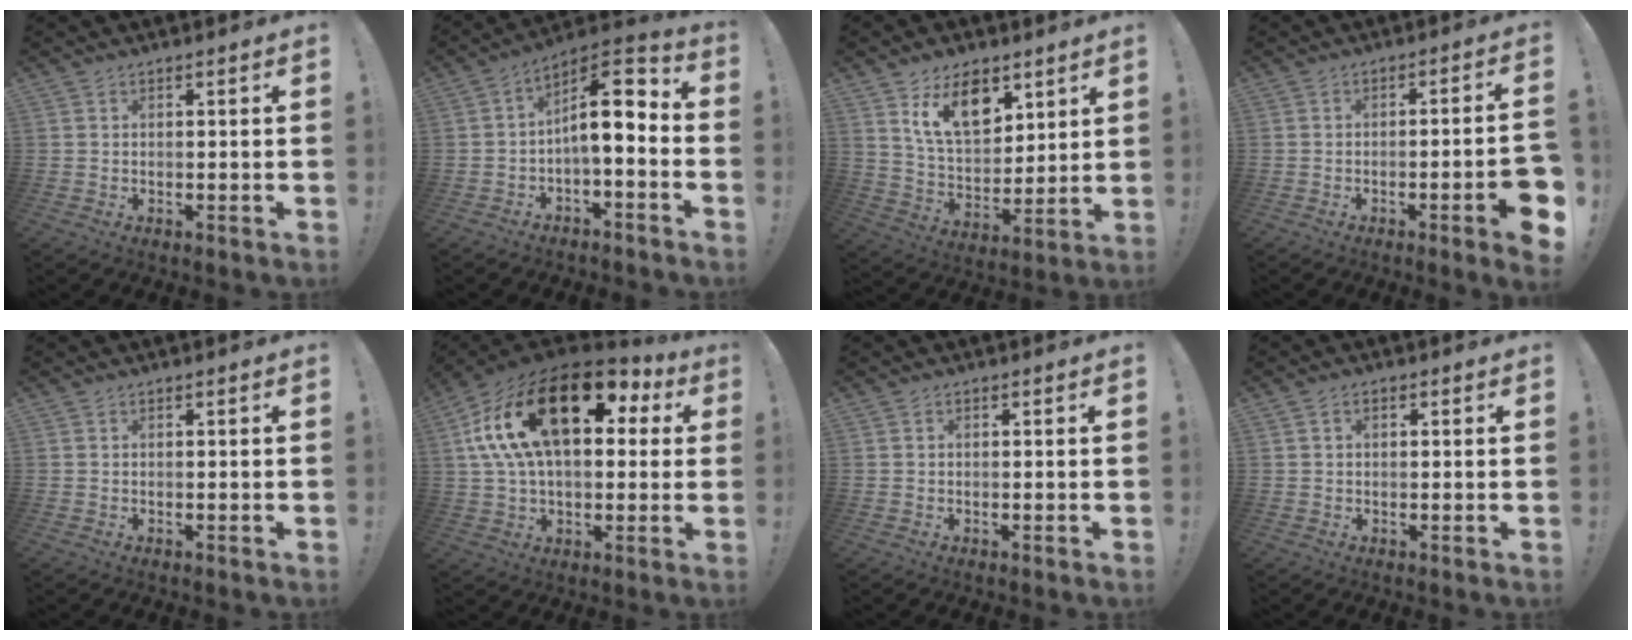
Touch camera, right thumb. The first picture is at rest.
{"total": 11.0, "force": [0.2, 4.5, 10.0], "torque": [-0.142, -0.008, 0.002]}
{"total": 15.0, "force": [8.9, 8.9, 8.2], "torque": [-0.123, -0.044, 0.164]}
{"total": 7.5, "force": [-3.0, 0.4, 6.8], "torque": [-0.100, 0.006, -0.045]}
{"total": 0.0}
{"total": 25.3, "force": [8.9, 12.7, 20.0], "torque": [-0.341, -0.040, 0.153]}
{"total": 0.0}
{"total": 1.4, "force": [0.2, 1.1, 0.9], "torque": [-0.010, 0.003, 0.002]}